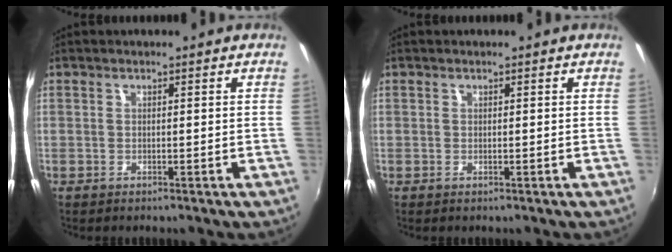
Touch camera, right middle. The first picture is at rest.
{"total": 0.0}